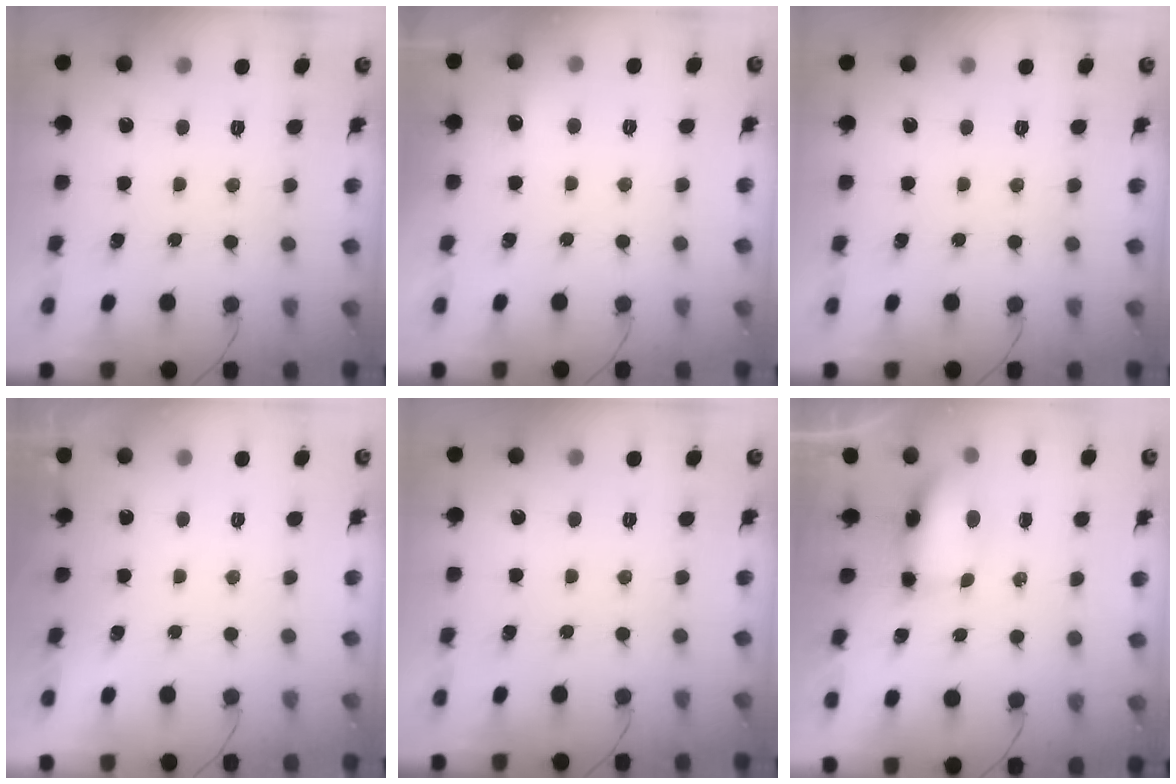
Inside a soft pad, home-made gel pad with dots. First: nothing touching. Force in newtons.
{"total": 4.2, "press": 4.0, "slide": 1.1}
{"total": 0.0}
{"total": 1.8, "press": 0.1, "slide": 1.8}
{"total": 0.0}
{"total": 13.8, "press": 8.9, "slide": 10.6}